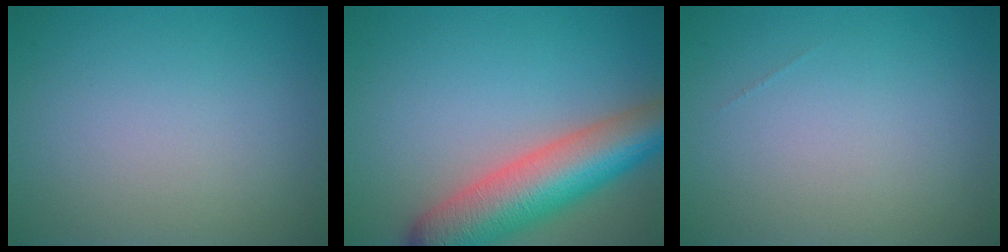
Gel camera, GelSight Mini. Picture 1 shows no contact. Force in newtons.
{"total": 9.1, "press": 9.1, "slide": 0.6}
{"total": 0.0}